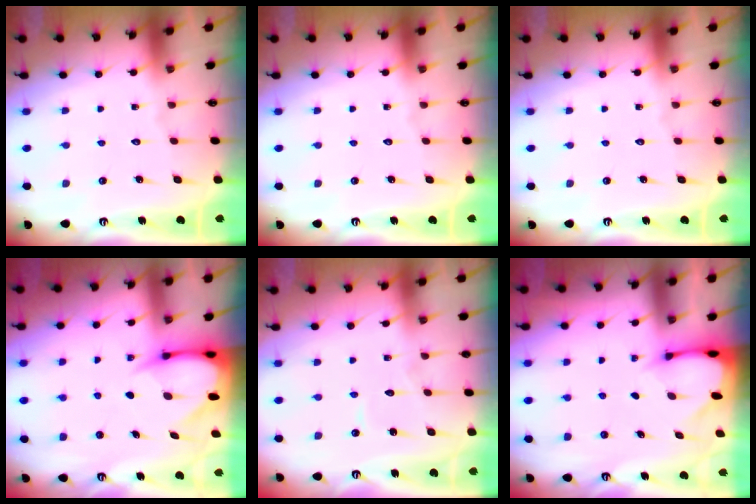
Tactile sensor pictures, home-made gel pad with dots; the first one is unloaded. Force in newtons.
{"total": 0.0}
{"total": 0.0}
{"total": 5.0, "press": 5.0, "slide": 0.7}
{"total": 3.4, "press": 3.3, "slide": 0.3}
{"total": 2.0, "press": 2.0, "slide": 0.1}